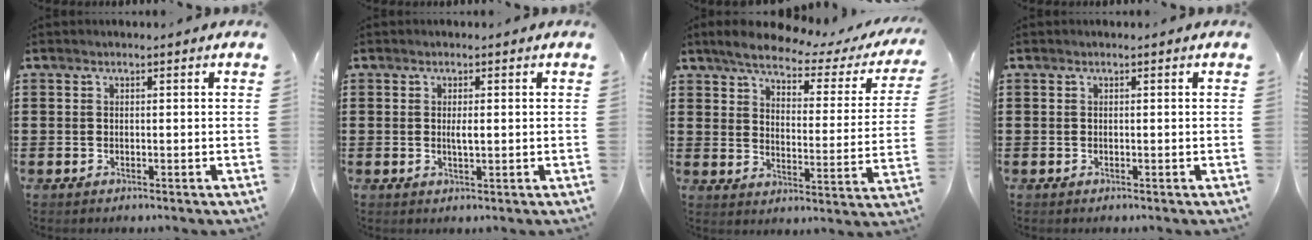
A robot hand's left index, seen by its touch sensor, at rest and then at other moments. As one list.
[{"total": 1.2, "force": [0.1, 0.4, 1.2], "torque": [-0.023, 0.000, 0.001]}, {"total": 5.1, "force": [4.3, 1.0, 2.5], "torque": [-0.072, -0.022, 0.069]}, {"total": 0.0}]